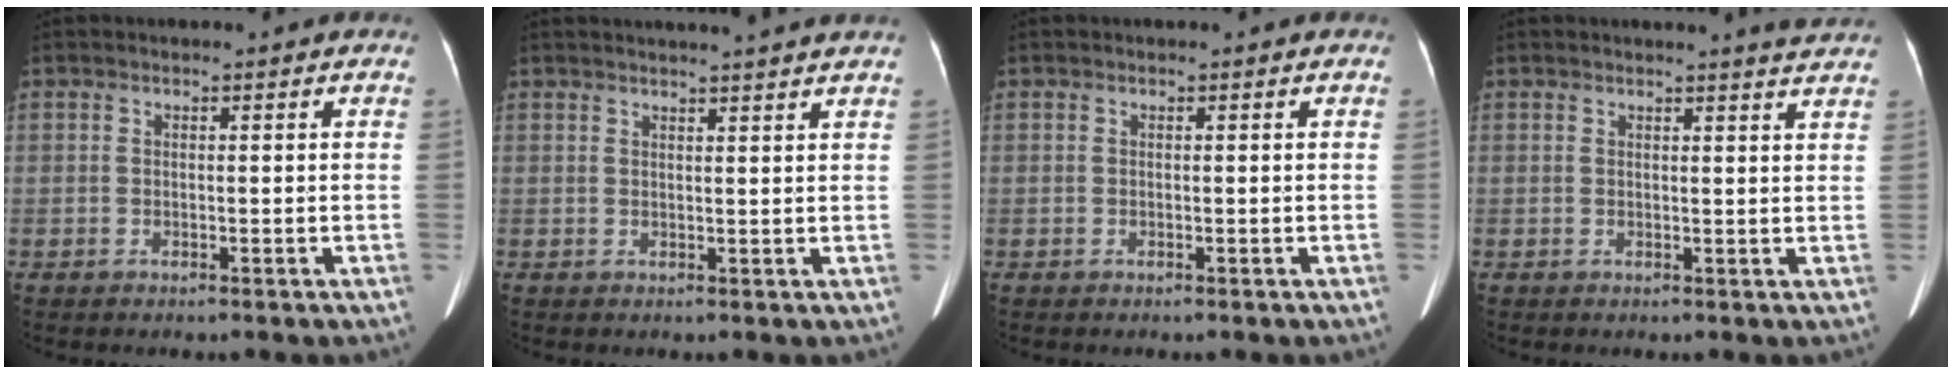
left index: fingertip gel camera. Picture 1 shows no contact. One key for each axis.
{"total": 7.7, "fx": 7.0, "fy": -0.7, "fz": 3.1, "tx": -0.038, "ty": 0.018, "tz": 0.073}
{"total": 0.0}
{"total": 4.6, "fx": 4.4, "fy": -0.4, "fz": 1.4, "tx": -0.021, "ty": -0.005, "tz": 0.032}